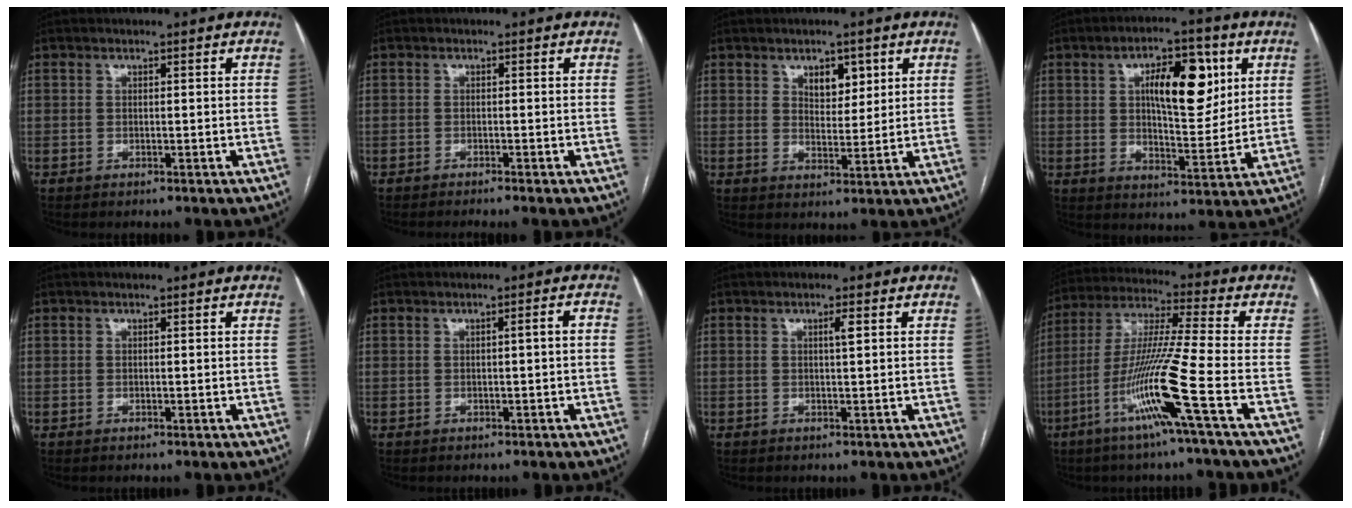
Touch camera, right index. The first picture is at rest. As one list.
[{"total": 1.5, "force": [-1.3, -0.4, 0.8], "torque": [-0.008, 0.002, -0.019]}, {"total": 4.6, "force": [2.4, 2.5, 3.0], "torque": [-0.042, 0.000, 0.041]}, {"total": 11.1, "force": [4.0, 3.3, 9.9], "torque": [-0.158, 0.005, 0.069]}, {"total": 0.0}, {"total": 1.4, "force": [0.0, 0.0, 1.4], "torque": [-0.018, 0.004, 0.002]}, {"total": 1.4, "force": [0.5, -0.1, 1.3], "torque": [-0.023, 0.001, 0.008]}, {"total": 14.2, "force": [-5.9, -2.1, 12.7], "torque": [-0.252, -0.016, -0.119]}]